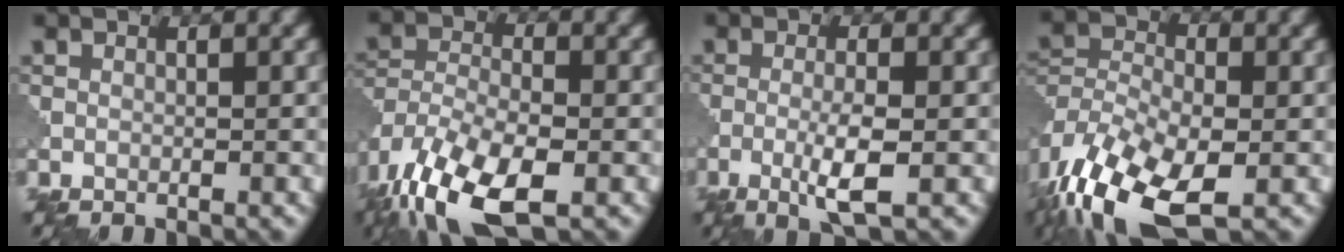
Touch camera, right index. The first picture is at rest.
{"total": 11.9, "force": [-7.6, 5.3, 7.5], "torque": [-0.152, -0.029, -0.138]}
{"total": 3.8, "force": [-1.1, 0.6, 3.6], "torque": [-0.068, -0.002, -0.024]}
{"total": 12.8, "force": [-7.9, 6.5, 7.7], "torque": [-0.160, -0.024, -0.135]}